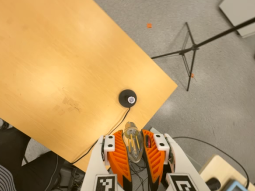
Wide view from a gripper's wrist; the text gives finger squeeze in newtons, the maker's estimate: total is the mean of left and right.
{"total": 21.3, "left": 25.8, "right": 16.9}